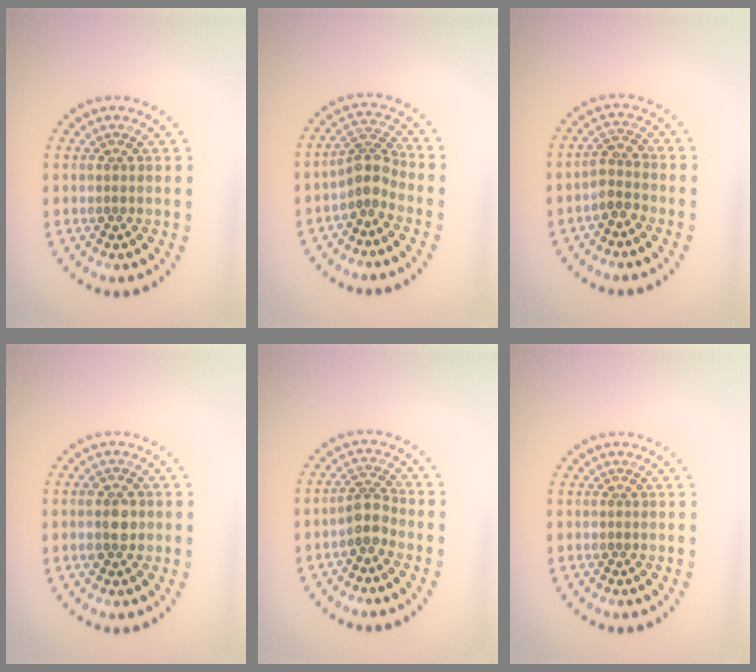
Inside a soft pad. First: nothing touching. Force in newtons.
{"total": 2.7, "press": 2.1, "slide": 1.7}
{"total": 2.1, "press": 1.7, "slide": 1.1}
{"total": 2.5, "press": 2.5, "slide": 0.2}
{"total": 2.3, "press": 1.8, "slide": 1.4}
{"total": 0.0}